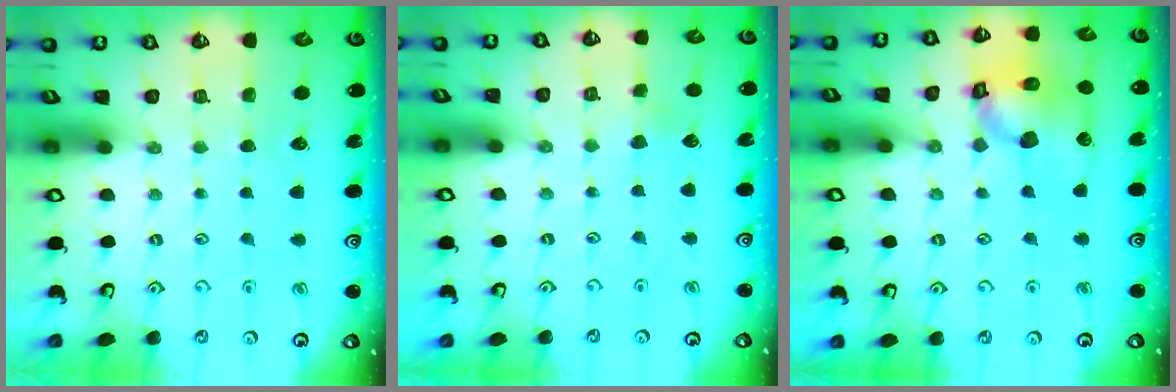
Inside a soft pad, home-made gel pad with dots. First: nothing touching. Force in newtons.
{"total": 2.4, "press": 2.4, "slide": 0.3}
{"total": 16.7, "press": 16.5, "slide": 2.3}